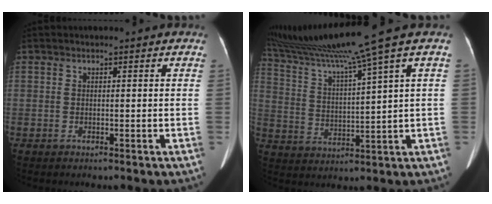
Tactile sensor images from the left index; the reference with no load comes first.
{"total": 12.3, "force": [9.5, -3.6, 6.9], "torque": [-0.123, -0.009, 0.172]}